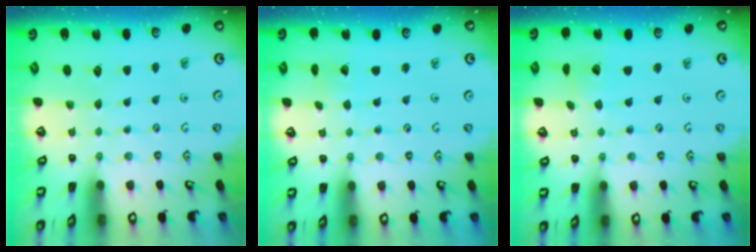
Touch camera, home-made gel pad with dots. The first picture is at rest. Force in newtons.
{"total": 2.4, "press": 2.4, "slide": 0.2}
{"total": 2.2, "press": 2.2, "slide": 0.2}